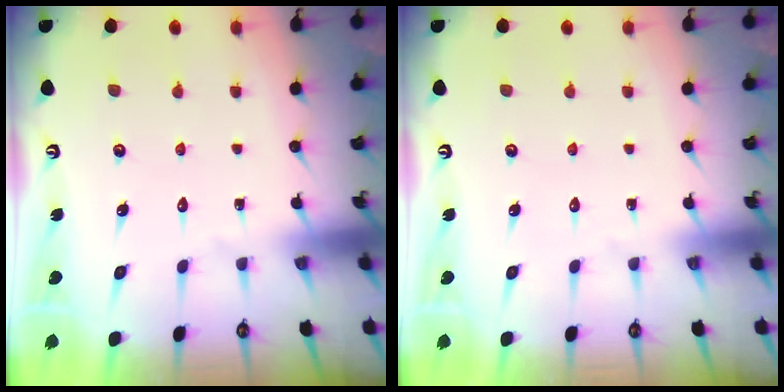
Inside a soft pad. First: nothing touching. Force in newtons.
{"total": 0.0}